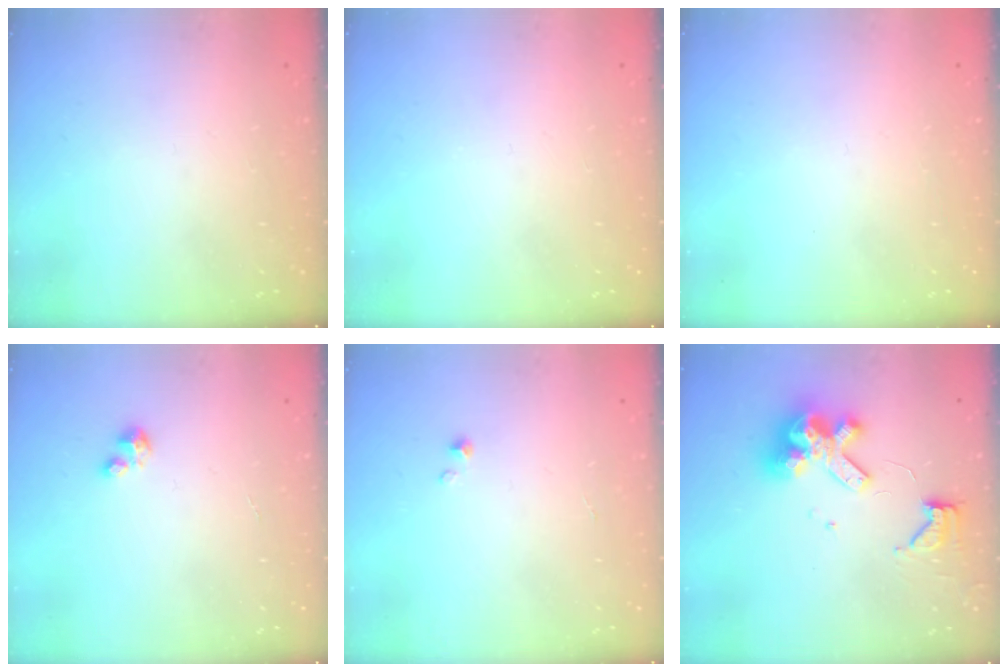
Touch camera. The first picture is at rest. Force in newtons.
{"total": 0.0}
{"total": 0.0}
{"total": 2.0, "press": 2.0, "slide": 0.2}
{"total": 0.0}
{"total": 12.3, "press": 12.2, "slide": 1.4}